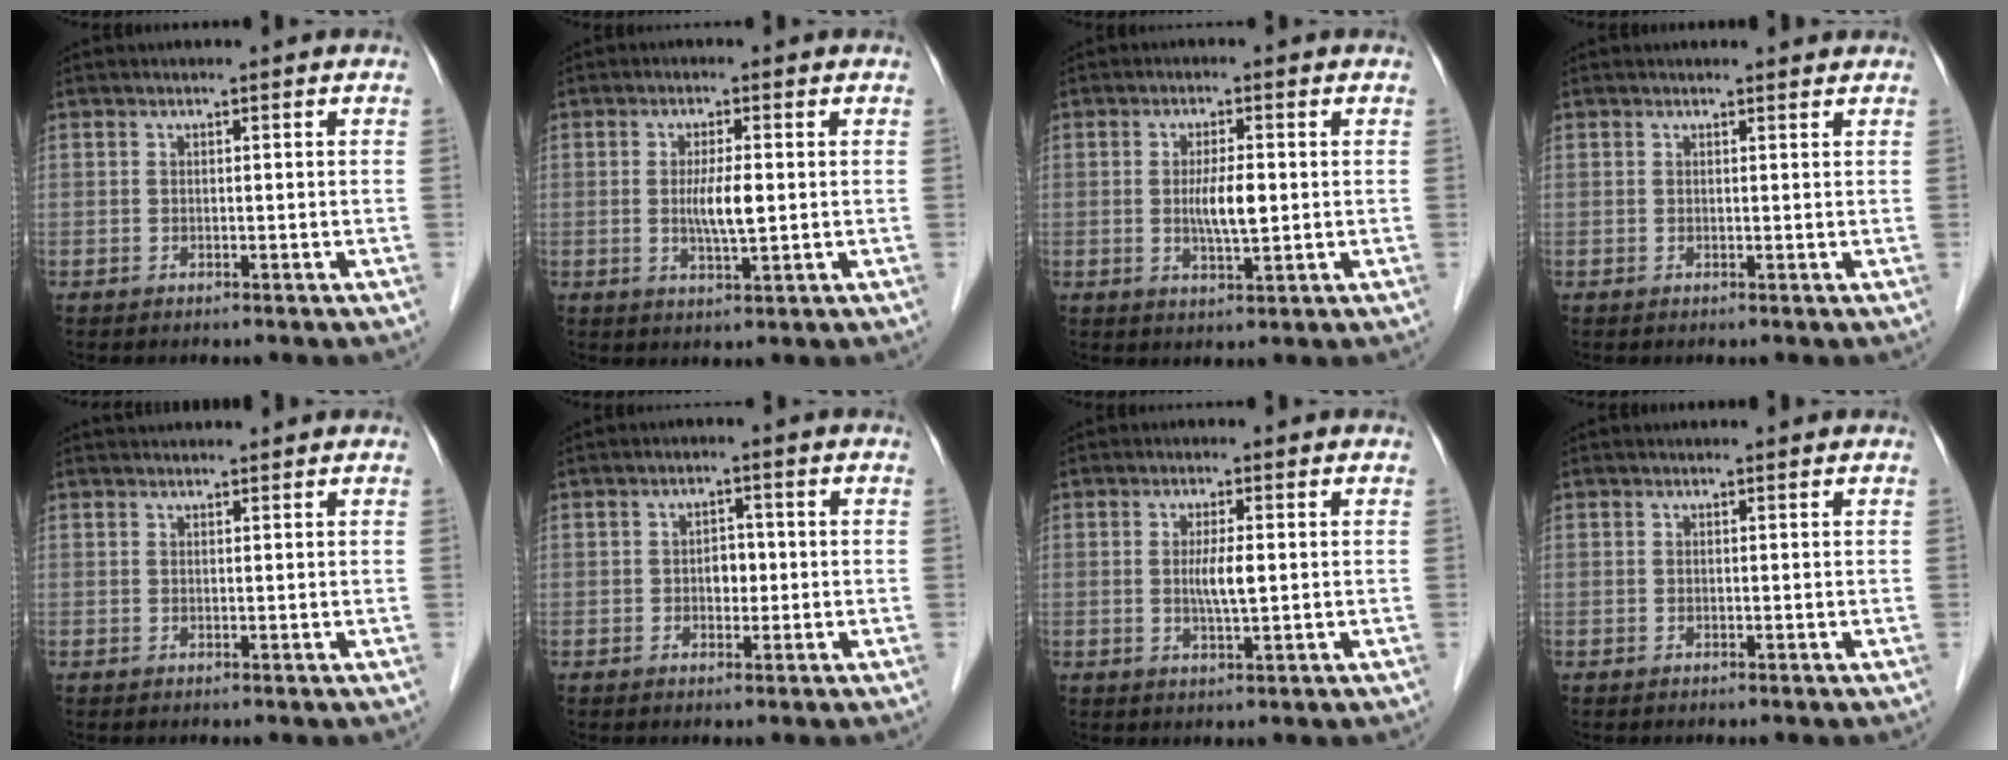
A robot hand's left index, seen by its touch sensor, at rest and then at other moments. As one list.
[{"total": 4.3, "force": [-0.1, 0.5, 4.3], "torque": [-0.081, -0.009, 0.000]}, {"total": 4.5, "force": [-0.1, 0.8, 4.4], "torque": [-0.083, -0.008, -0.001]}, {"total": 1.6, "force": [1.6, 0.2, 0.2], "torque": [-0.010, -0.001, 0.016]}, {"total": 3.6, "force": [3.5, 0.4, 0.8], "torque": [-0.010, 0.032, 0.050]}, {"total": 2.5, "force": [-0.4, 1.6, 1.8], "torque": [-0.025, 0.003, -0.004]}, {"total": 3.4, "force": [0.0, 0.3, 3.4], "torque": [-0.065, -0.007, 0.003]}, {"total": 1.1, "force": [1.1, 0.2, 0.2], "torque": [-0.010, 0.009, 0.012]}]